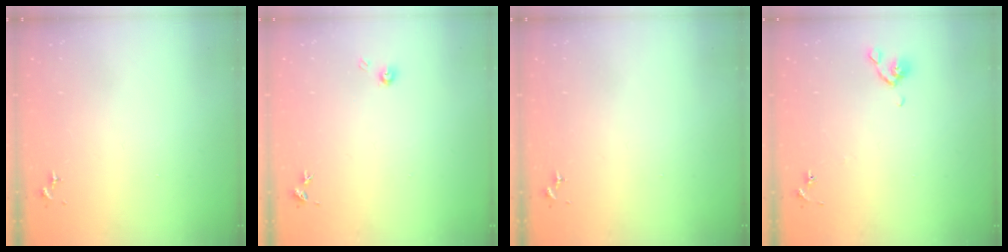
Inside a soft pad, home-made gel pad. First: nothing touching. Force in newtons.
{"total": 4.3, "press": 4.3, "slide": 0.3}
{"total": 0.0}
{"total": 5.2, "press": 5.1, "slide": 1.0}